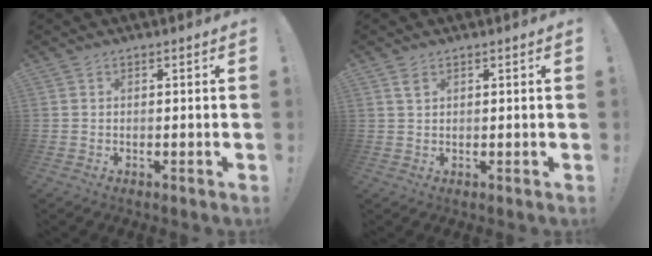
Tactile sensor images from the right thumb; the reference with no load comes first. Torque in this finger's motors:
{"motor_torque": [0.02, -0.02, -0.03, 0.10, 0.00]}